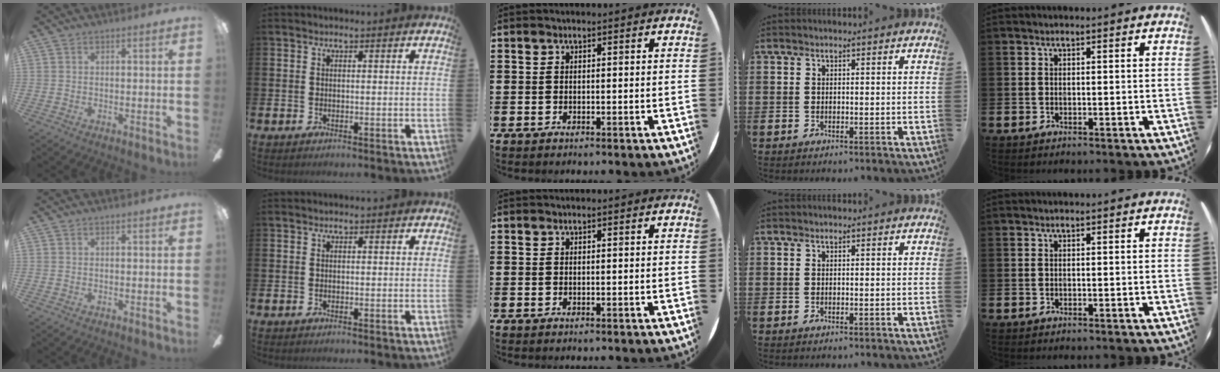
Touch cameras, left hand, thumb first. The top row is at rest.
{}